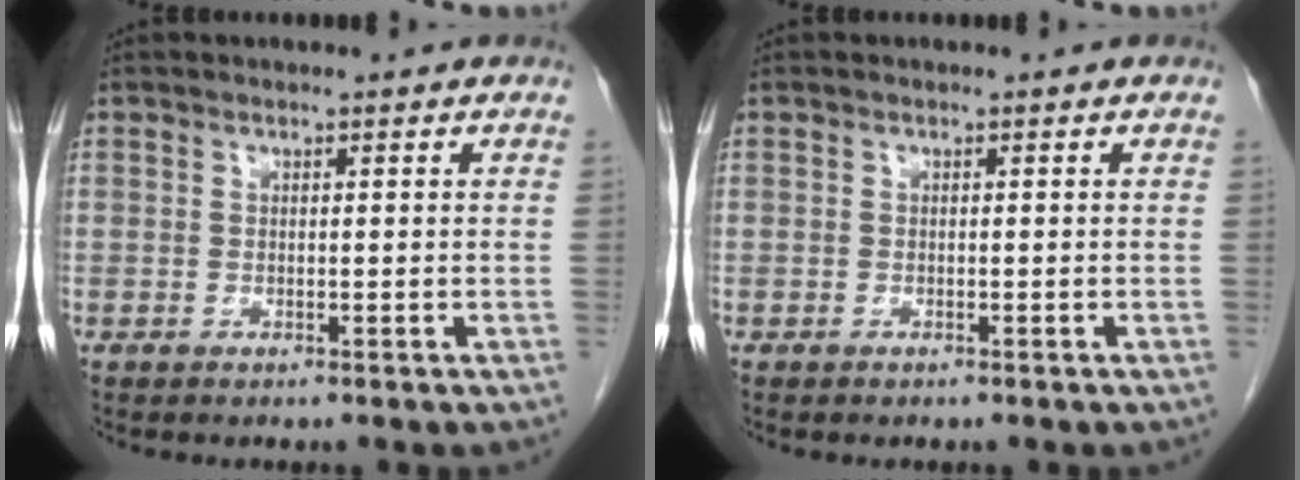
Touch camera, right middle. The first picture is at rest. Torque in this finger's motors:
{"motor_torque": [0.06, 0.03, -0.02, -0.01]}